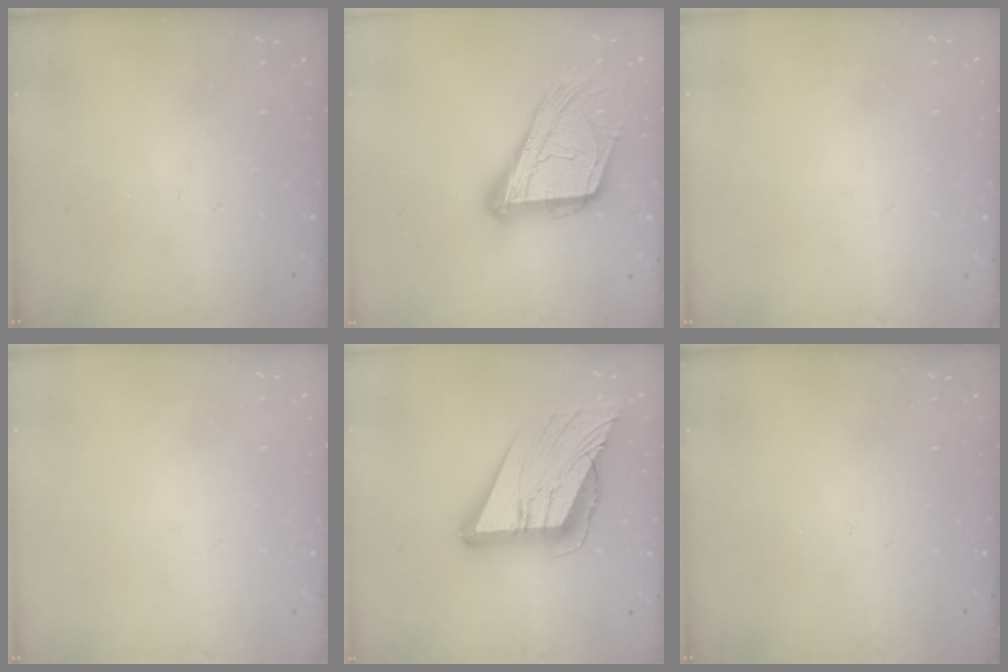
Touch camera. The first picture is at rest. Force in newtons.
{"total": 19.1, "press": 18.9, "slide": 2.6}
{"total": 1.5, "press": 1.5, "slide": 0.1}
{"total": 1.5, "press": 1.5, "slide": 0.1}
{"total": 24.5, "press": 24.3, "slide": 3.0}
{"total": 0.0}